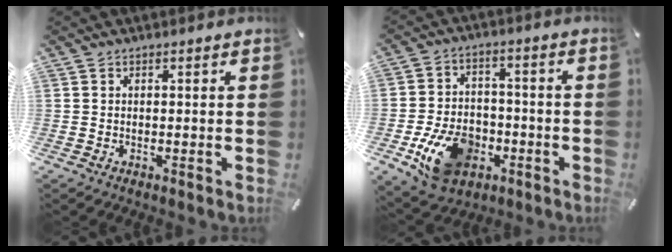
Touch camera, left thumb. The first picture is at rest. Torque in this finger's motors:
{"motor_torque": [0.22, 1.42, 0.46, -0.10, 0.14]}